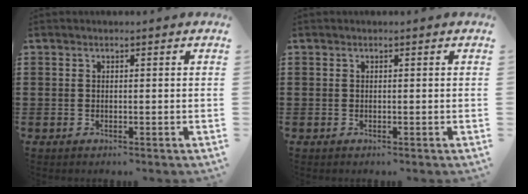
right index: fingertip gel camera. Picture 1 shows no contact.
{"total": 0.0}